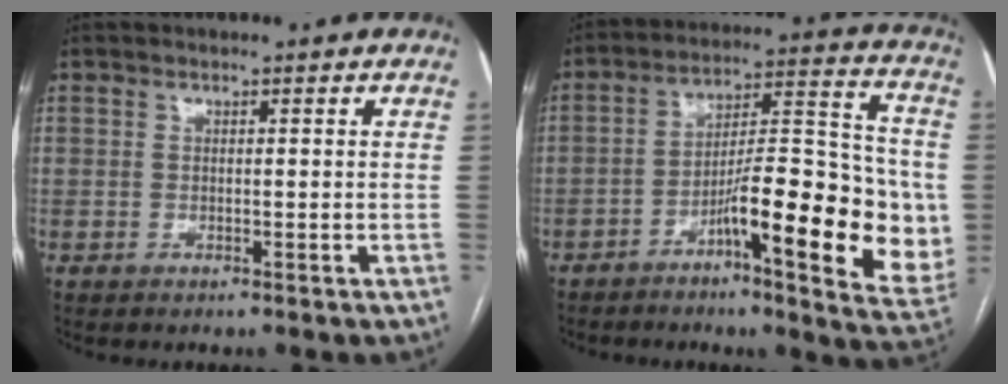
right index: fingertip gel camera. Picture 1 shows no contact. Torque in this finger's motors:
{"motor_torque": [1.30, -0.84, 0.68, 0.21]}